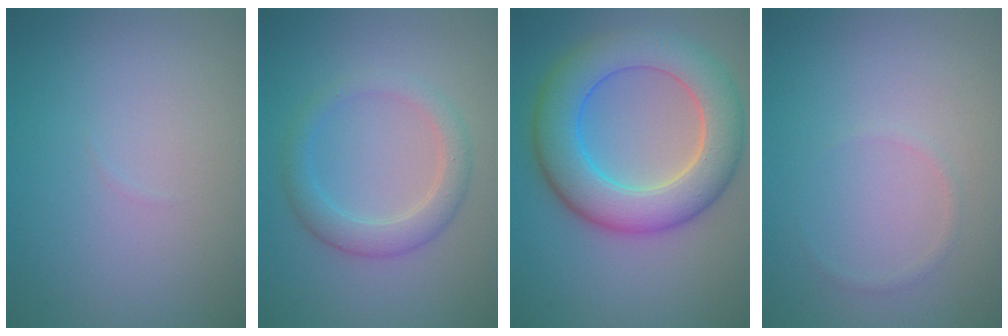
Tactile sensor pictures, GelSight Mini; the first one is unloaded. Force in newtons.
{"total": 3.0, "press": 3.0, "slide": 0.1}
{"total": 8.5, "press": 8.5, "slide": 0.2}
{"total": 0.7, "press": 0.7, "slide": 0.0}